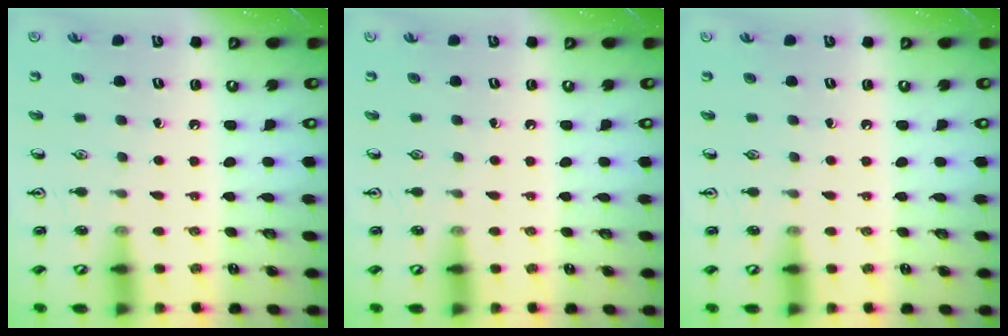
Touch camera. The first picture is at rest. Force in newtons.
{"total": 0.0}
{"total": 0.0}